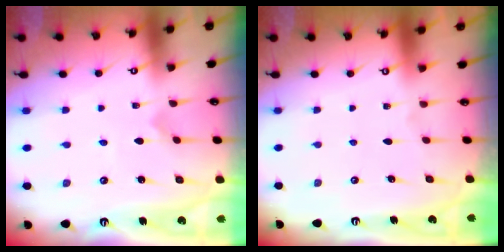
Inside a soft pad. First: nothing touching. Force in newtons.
{"total": 0.0}